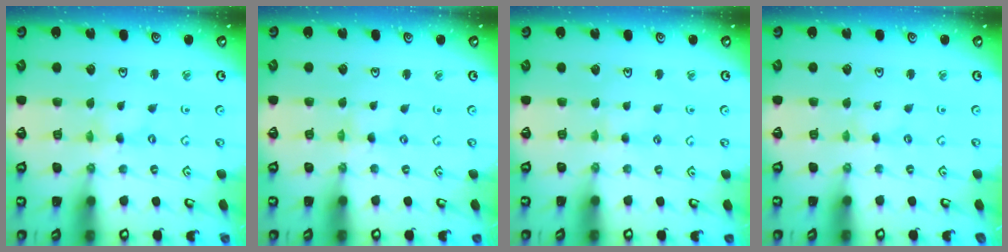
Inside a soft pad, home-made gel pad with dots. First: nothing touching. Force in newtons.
{"total": 0.0}
{"total": 2.4, "press": 2.3, "slide": 0.4}
{"total": 0.0}